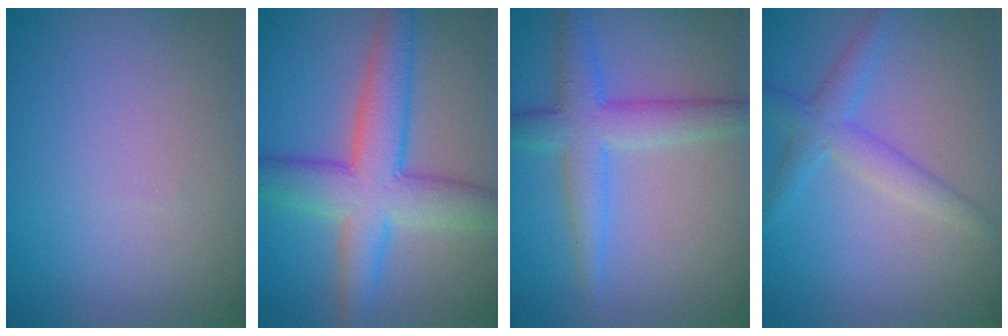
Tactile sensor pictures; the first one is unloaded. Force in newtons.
{"total": 7.4, "press": 7.3, "slide": 0.4}
{"total": 4.5, "press": 4.5, "slide": 0.1}
{"total": 2.9, "press": 2.9, "slide": 0.1}